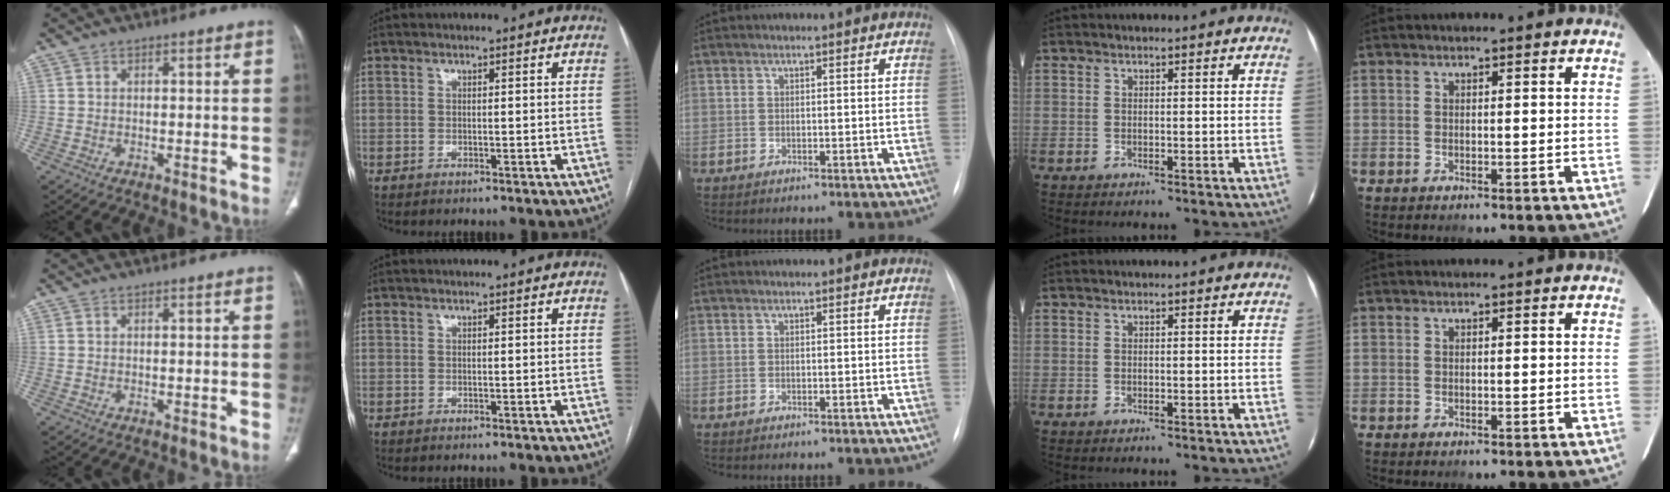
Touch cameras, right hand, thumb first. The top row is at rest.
{}